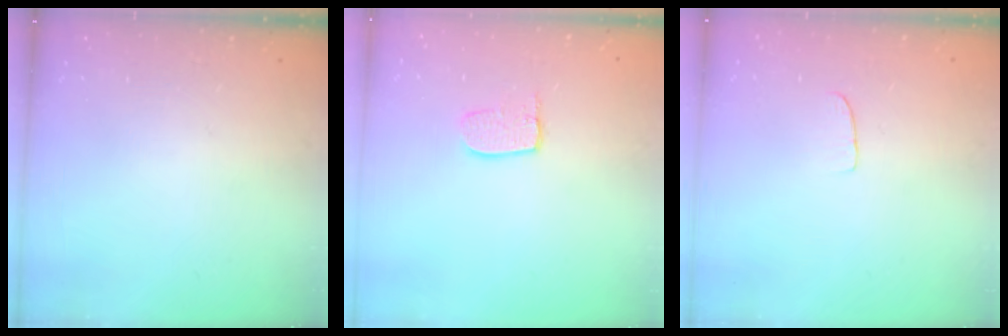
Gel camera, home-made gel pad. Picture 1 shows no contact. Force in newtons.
{"total": 6.1, "press": 6.1, "slide": 0.5}
{"total": 2.6, "press": 2.6, "slide": 0.2}